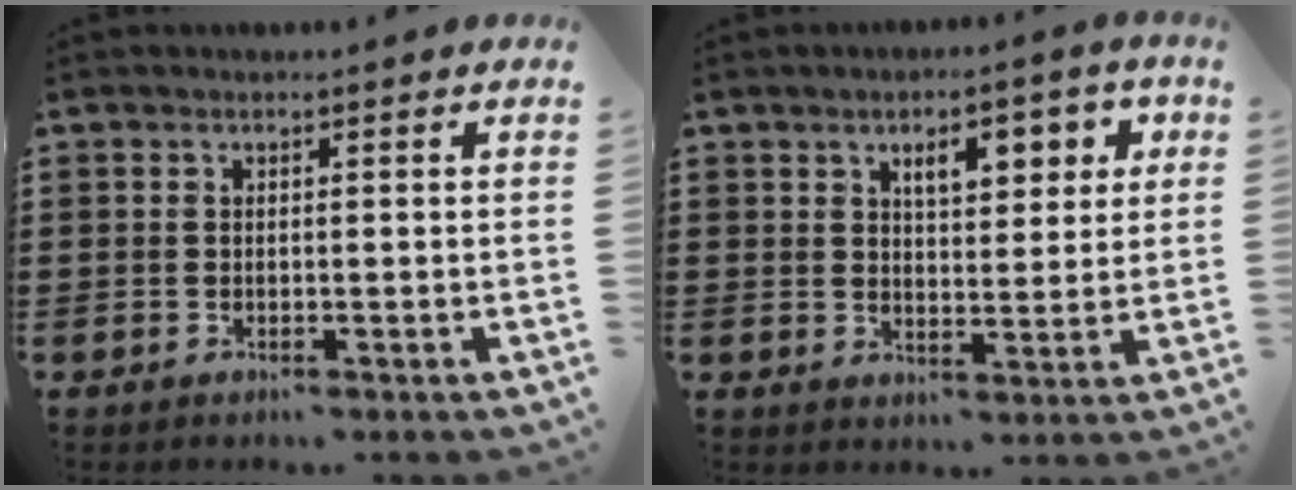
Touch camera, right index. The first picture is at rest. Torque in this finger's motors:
{"motor_torque": [0.62, 0.13, 0.19, 0.11]}